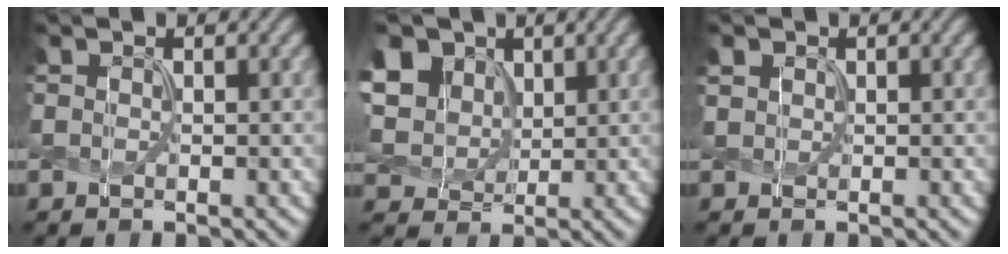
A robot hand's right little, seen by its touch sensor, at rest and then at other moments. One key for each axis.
{"total": 9.1, "fx": 3.8, "fy": 6.9, "fz": 4.6, "tx": -0.127, "ty": 0.027, "tz": 0.063}
{"total": 0.9, "fx": 0.5, "fy": 0.8, "fz": 0.2, "tx": -0.005, "ty": 0.001, "tz": 0.011}